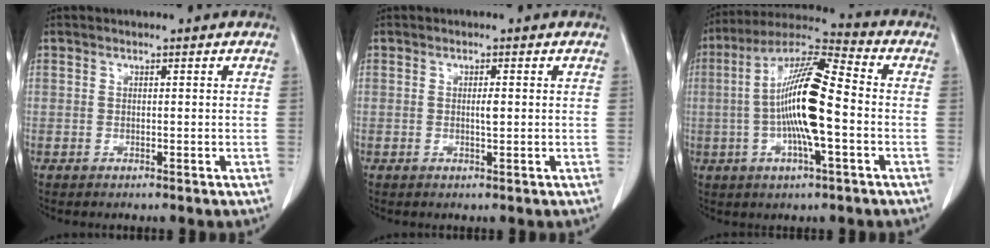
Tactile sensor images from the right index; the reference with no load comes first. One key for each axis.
{"total": 1.4, "fx": 0.1, "fy": 0.2, "fz": 1.4, "tx": -0.026, "ty": 0.000, "tz": 0.001}
{"total": 14.7, "fx": -1.5, "fy": 1.9, "fz": 14.5, "tx": -0.277, "ty": 0.009, "tz": -0.034}